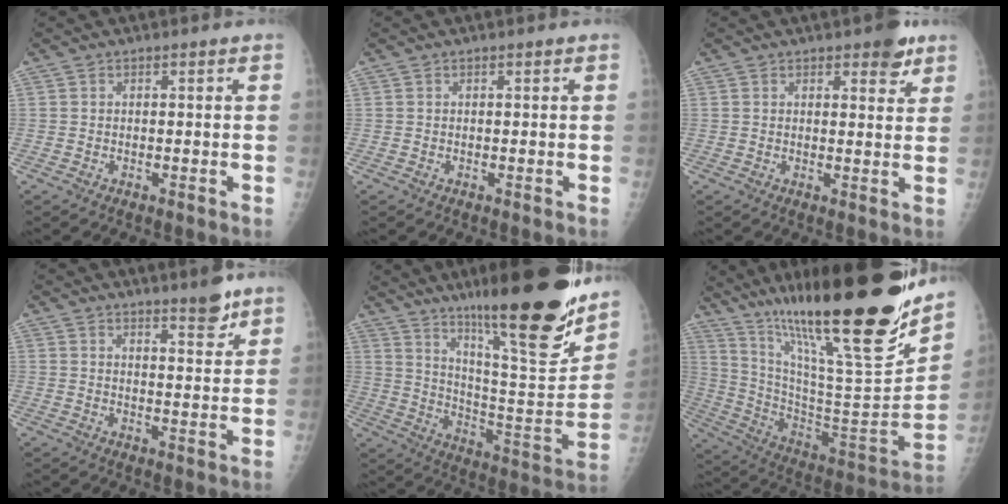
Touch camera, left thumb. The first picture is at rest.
{"total": 0.0}
{"total": 4.7, "force": [3.1, 1.9, 3.1], "torque": [-0.021, -0.015, 0.036]}
{"total": 5.2, "force": [4.1, 0.9, 3.1], "torque": [-0.032, -0.034, 0.058]}
{"total": 26.6, "force": [18.3, 4.2, 18.9], "torque": [-0.268, -0.089, 0.295]}
{"total": 35.1, "force": [24.5, 5.2, 24.7], "torque": [-0.383, -0.097, 0.399]}